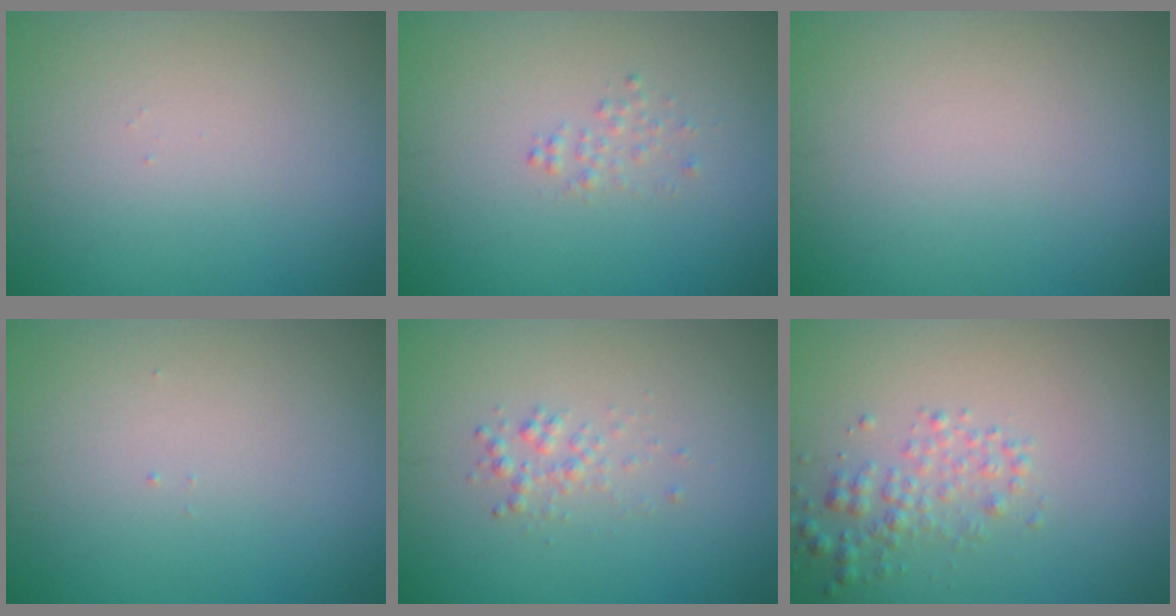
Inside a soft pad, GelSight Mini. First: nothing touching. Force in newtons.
{"total": 0.9, "press": 0.9, "slide": 0.0}
{"total": 0.0}
{"total": 0.0}
{"total": 1.1, "press": 1.1, "slide": 0.1}
{"total": 2.1, "press": 2.1, "slide": 0.1}